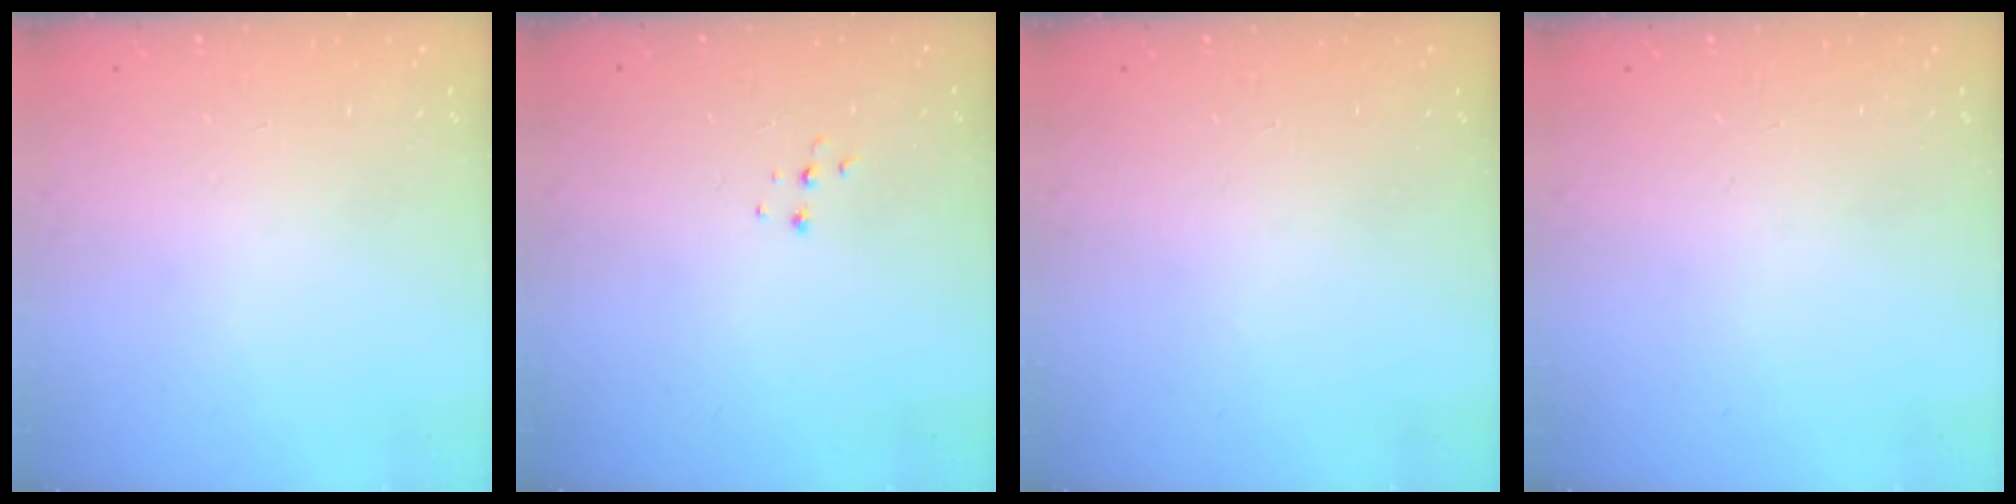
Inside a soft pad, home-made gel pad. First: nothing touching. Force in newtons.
{"total": 4.9, "press": 4.9, "slide": 0.7}
{"total": 0.0}
{"total": 0.0}